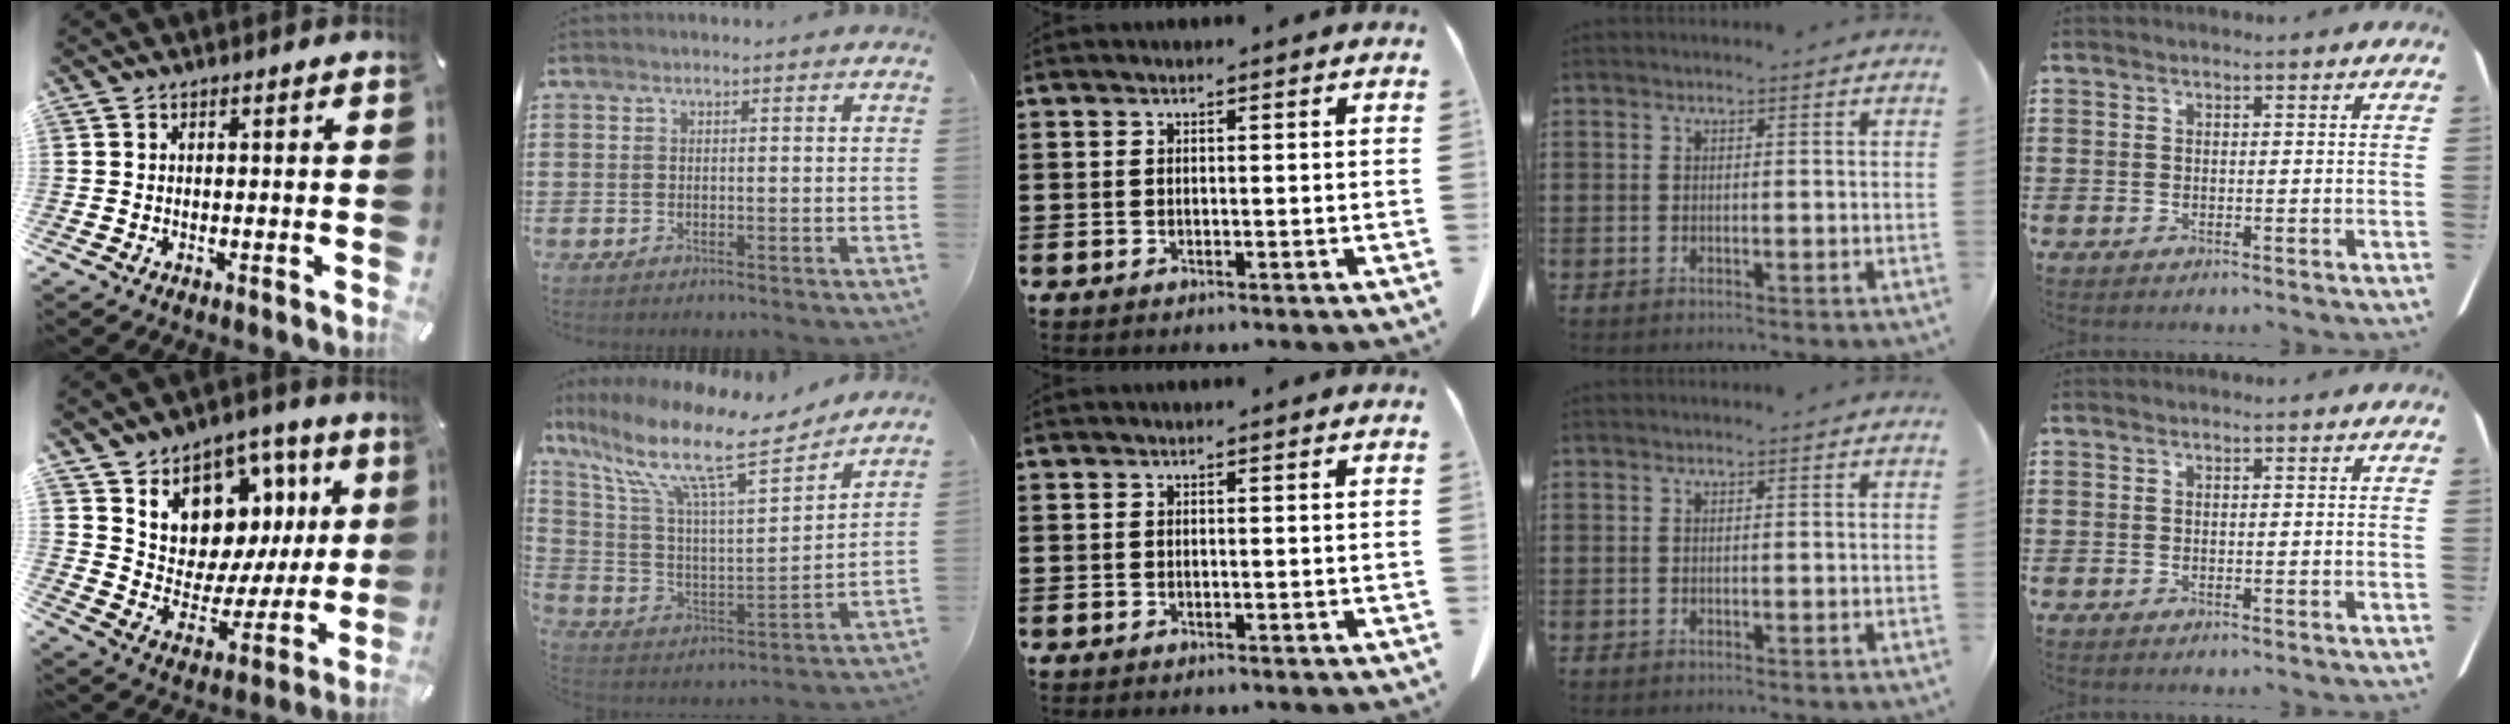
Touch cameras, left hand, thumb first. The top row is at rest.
{"thumb": {"total": 10.6, "force": [6.8, 7.7, 2.4], "torque": [-0.038, -0.091, 0.121]}, "index": {"total": 14.5, "force": [10.1, 2.9, 10.1], "torque": [-0.234, -0.056, 0.165]}}